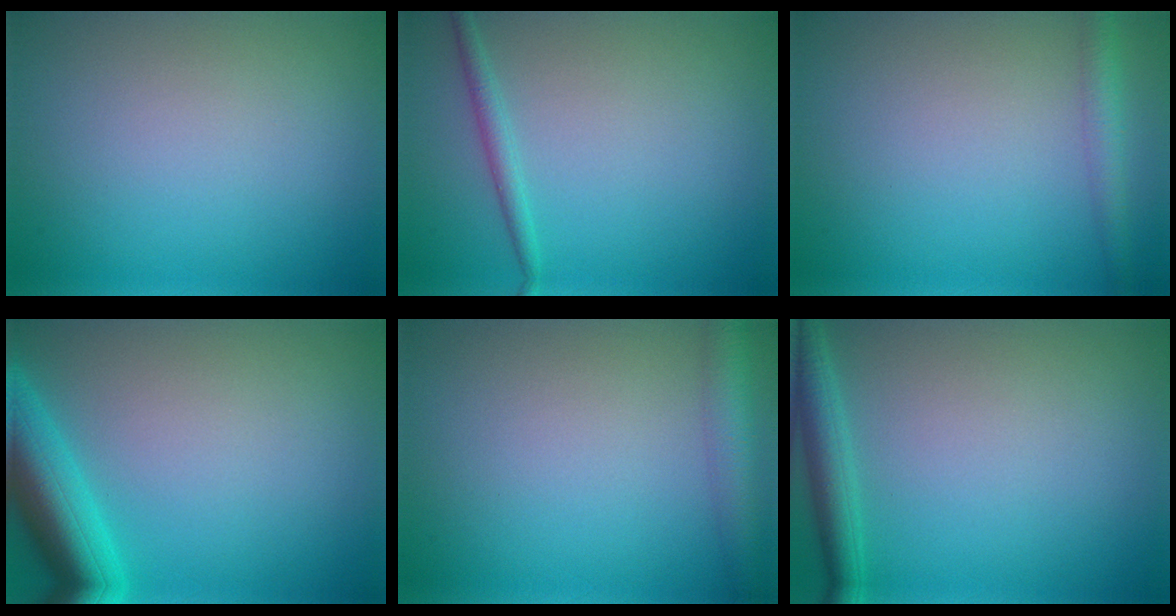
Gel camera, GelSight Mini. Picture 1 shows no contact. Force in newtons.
{"total": 1.4, "press": 1.4, "slide": 0.1}
{"total": 2.2, "press": 2.2, "slide": 0.1}
{"total": 6.6, "press": 6.5, "slide": 0.4}
{"total": 3.3, "press": 3.3, "slide": 0.2}
{"total": 3.0, "press": 3.0, "slide": 0.2}